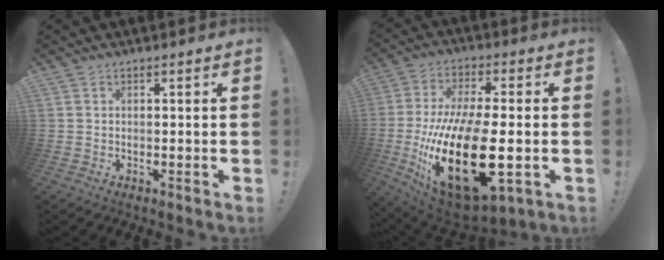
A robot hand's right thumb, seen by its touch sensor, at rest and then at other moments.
{"total": 28.0, "force": [-5.5, 12.1, 24.6], "torque": [-0.468, 0.006, -0.075]}